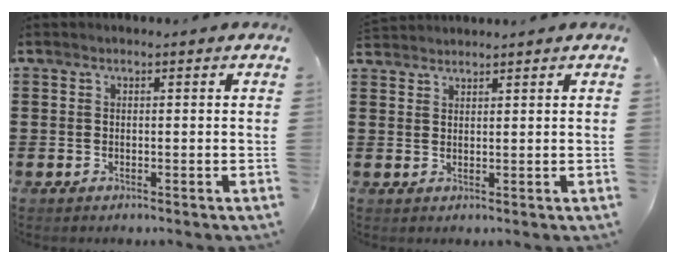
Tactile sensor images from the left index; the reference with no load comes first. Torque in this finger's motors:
{"motor_torque": [-0.10, 0.10, 0.09, 0.04]}